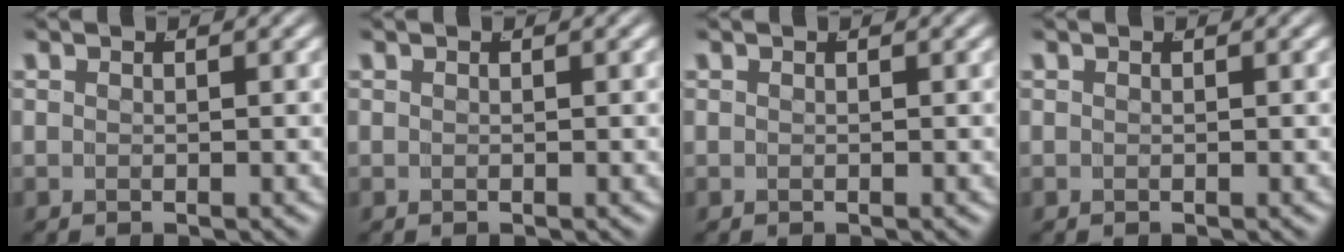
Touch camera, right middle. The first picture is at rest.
{"total": 0.0}
{"total": 0.0}
{"total": 0.0}